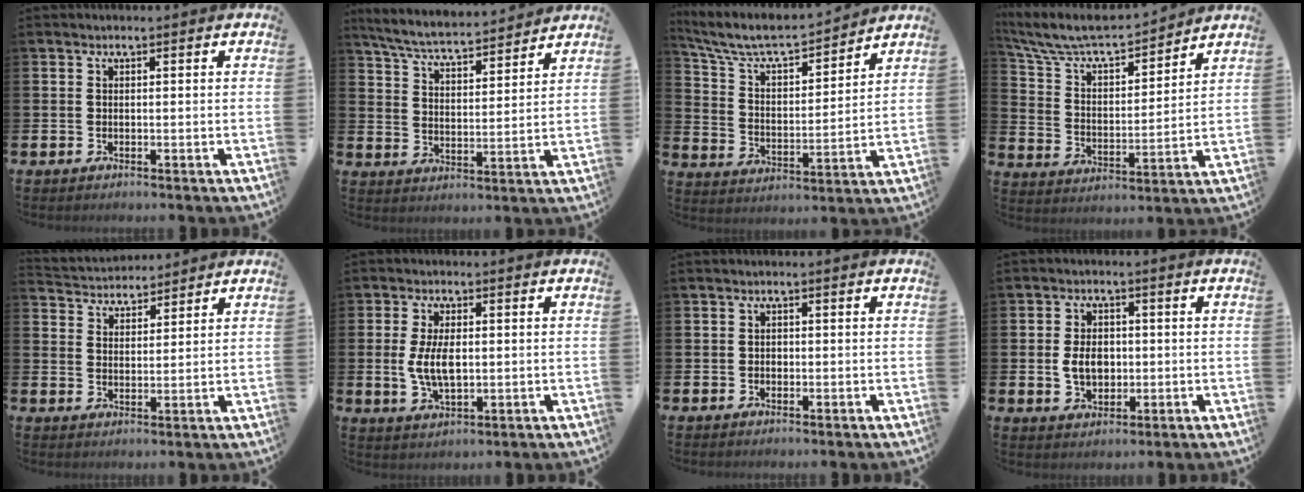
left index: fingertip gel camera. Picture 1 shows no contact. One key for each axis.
{"total": 6.0, "fx": 5.8, "fy": 0.5, "fz": 1.5, "tx": -0.056, "ty": -0.043, "tz": 0.099}
{"total": 7.7, "fx": 7.0, "fy": 1.7, "fz": 2.6, "tx": -0.088, "ty": -0.051, "tz": 0.120}
{"total": 8.3, "fx": 7.6, "fy": 1.9, "fz": 2.8, "tx": -0.093, "ty": -0.055, "tz": 0.130}
{"total": 3.8, "fx": 3.7, "fy": 1.0, "fz": -0.6, "tx": -0.011, "ty": -0.021, "tz": 0.067}
{"total": 5.7, "fx": 0.2, "fy": 2.8, "fz": 4.9, "tx": -0.086, "ty": 0.001, "tz": -0.002}
{"total": 0.9, "fx": -0.2, "fy": 0.8, "fz": 0.3, "tx": -0.001, "ty": 0.004, "tz": -0.007}
{"total": 4.6, "fx": -0.2, "fy": 3.4, "fz": 3.2, "tx": -0.043, "ty": 0.005, "tz": -0.011}